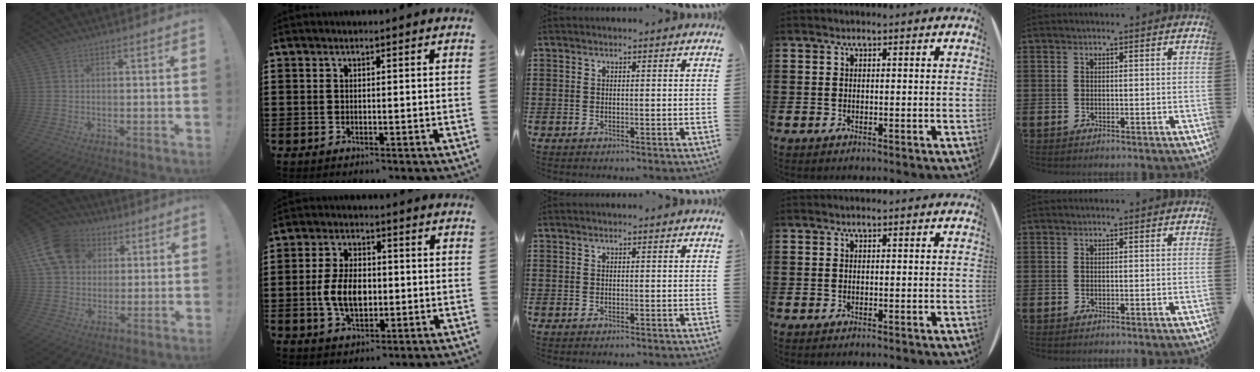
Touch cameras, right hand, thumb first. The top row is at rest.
{"thumb": {"total": 15.5, "force": [5.4, 12.3, 7.8], "torque": [-0.127, -0.010, 0.110]}, "index": {"total": 6.9, "force": [-0.8, 4.1, 5.5], "torque": [-0.113, -0.002, -0.020]}}